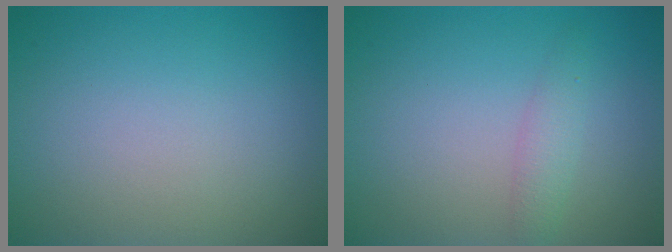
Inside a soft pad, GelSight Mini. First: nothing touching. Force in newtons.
{"total": 1.6, "press": 1.6, "slide": 0.0}